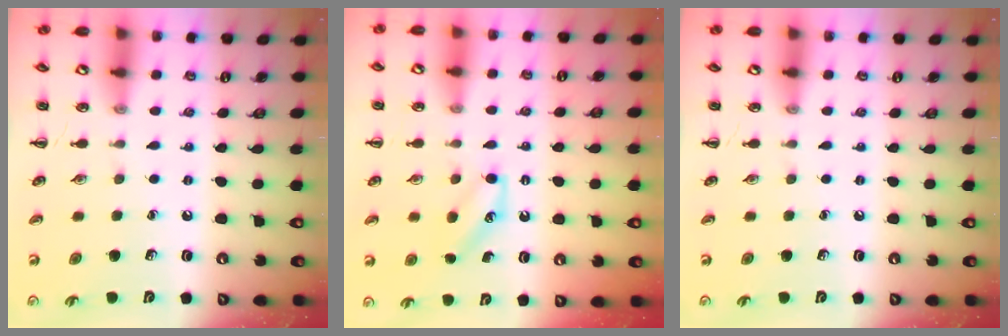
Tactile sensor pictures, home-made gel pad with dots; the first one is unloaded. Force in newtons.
{"total": 5.2, "press": 5.1, "slide": 1.3}
{"total": 0.0}